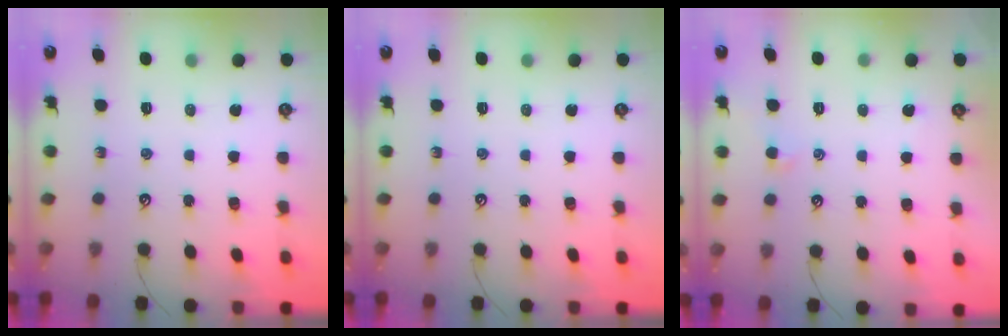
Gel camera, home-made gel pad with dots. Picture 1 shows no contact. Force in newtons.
{"total": 0.0}
{"total": 0.0}